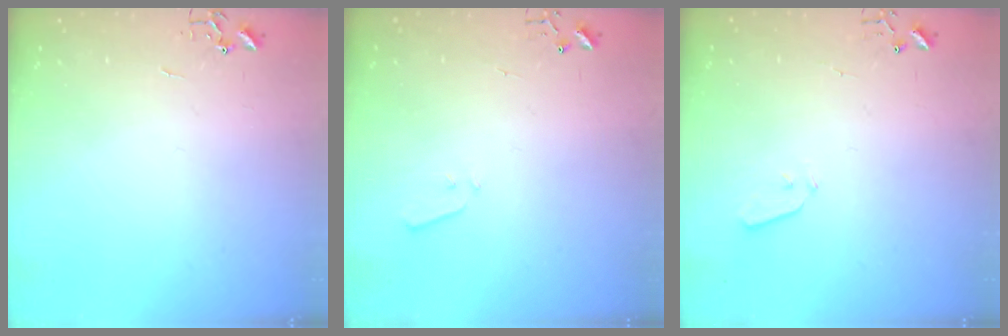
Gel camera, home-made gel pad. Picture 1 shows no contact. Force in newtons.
{"total": 3.3, "press": 3.2, "slide": 0.5}
{"total": 3.6, "press": 3.6, "slide": 0.5}